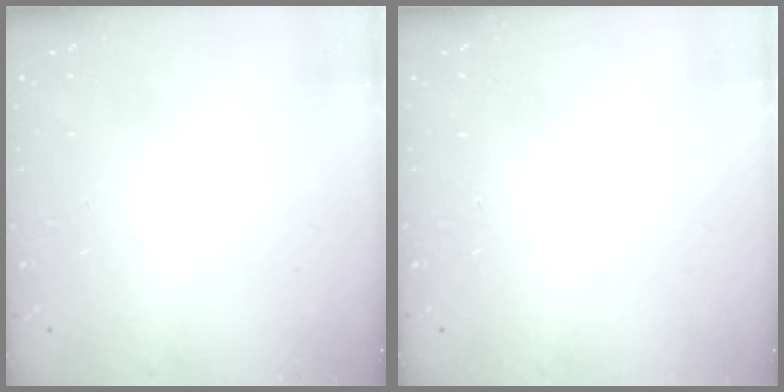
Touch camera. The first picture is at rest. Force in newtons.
{"total": 0.0}